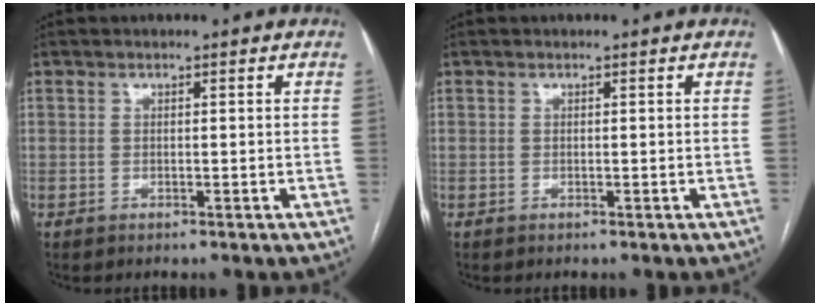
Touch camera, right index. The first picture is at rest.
{"total": 0.0}